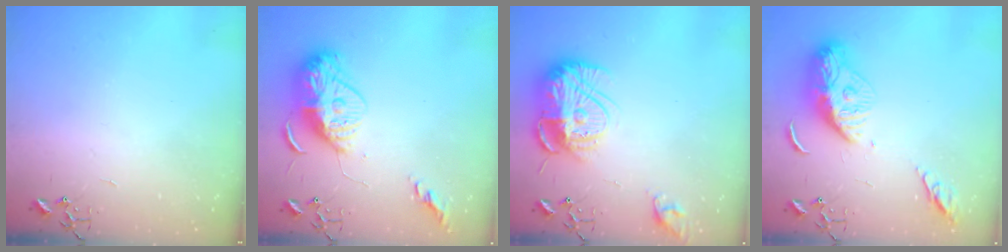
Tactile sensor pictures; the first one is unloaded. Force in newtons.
{"total": 14.6, "press": 14.6, "slide": 1.4}
{"total": 17.2, "press": 17.1, "slide": 1.7}
{"total": 13.6, "press": 13.6, "slide": 1.3}